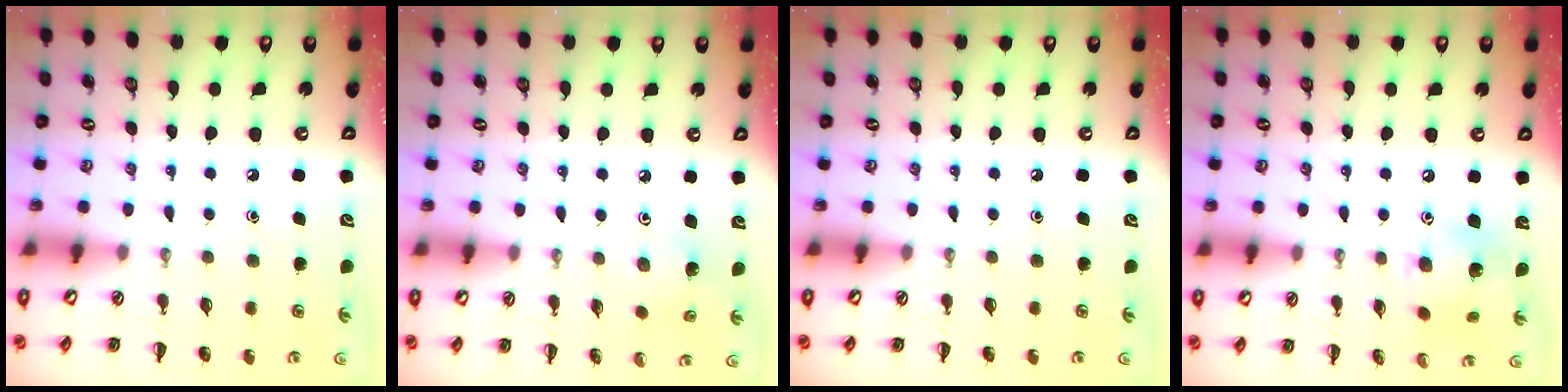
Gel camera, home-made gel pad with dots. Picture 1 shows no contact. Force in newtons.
{"total": 2.6, "press": 2.4, "slide": 0.8}
{"total": 0.0}
{"total": 6.9, "press": 6.7, "slide": 1.5}